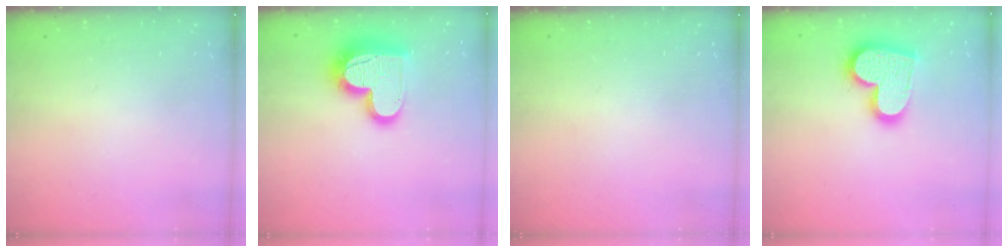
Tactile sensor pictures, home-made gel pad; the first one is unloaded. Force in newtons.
{"total": 17.7, "press": 17.7, "slide": 1.5}
{"total": 0.0}
{"total": 17.2, "press": 17.1, "slide": 1.2}